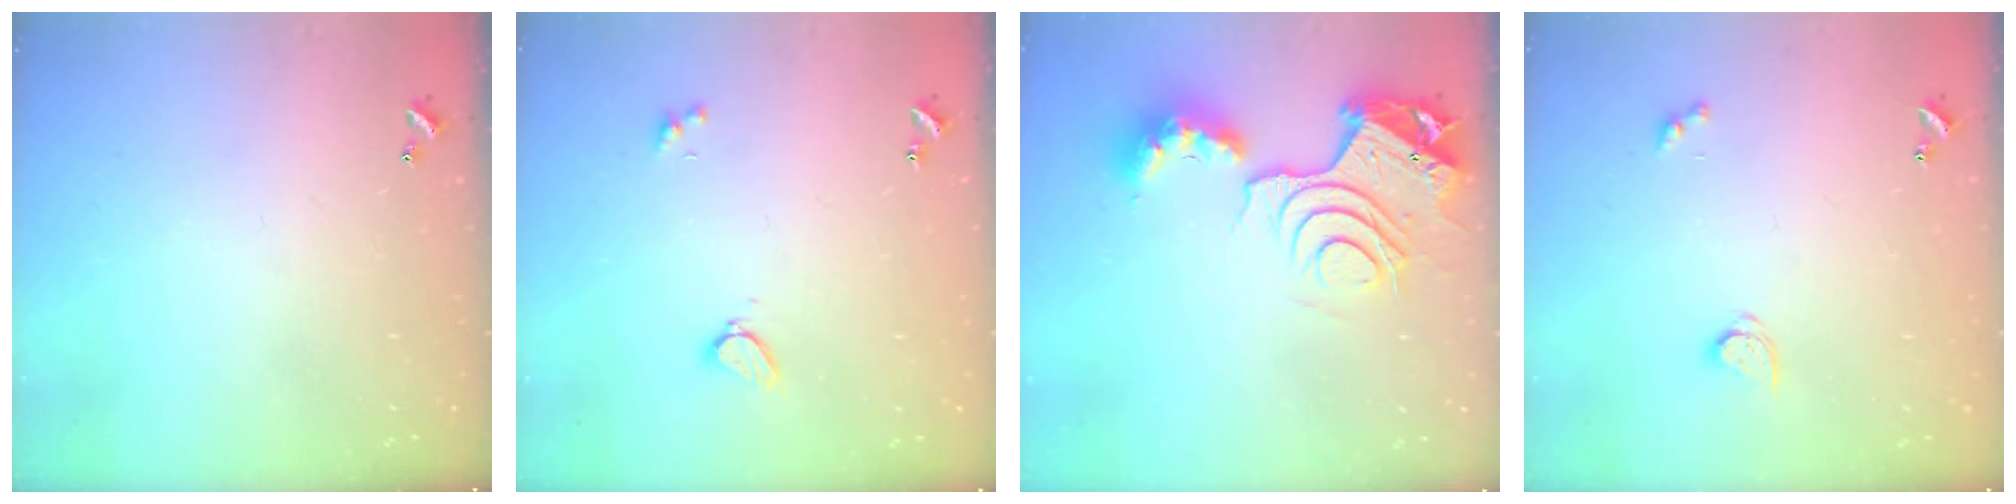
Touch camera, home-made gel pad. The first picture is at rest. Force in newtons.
{"total": 2.2, "press": 2.2, "slide": 0.3}
{"total": 14.1, "press": 14.0, "slide": 1.8}
{"total": 2.8, "press": 2.8, "slide": 0.3}